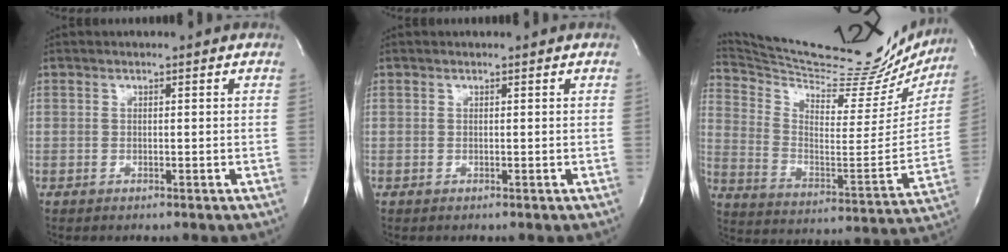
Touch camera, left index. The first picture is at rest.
{"total": 0.0}
{"total": 29.9, "force": [27.3, 5.2, 10.8], "torque": [-0.182, -0.087, 0.371]}